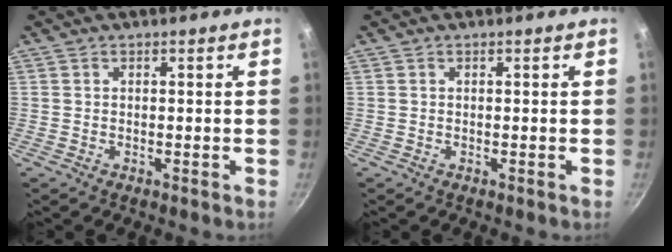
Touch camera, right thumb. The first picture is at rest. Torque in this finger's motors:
{"motor_torque": [0.00, 0.00, 0.00, 0.00, 0.00]}